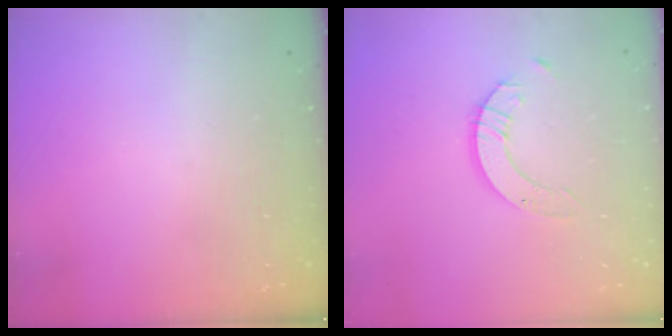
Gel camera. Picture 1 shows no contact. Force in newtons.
{"total": 3.5, "press": 3.4, "slide": 0.4}